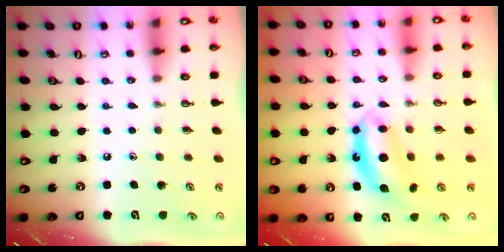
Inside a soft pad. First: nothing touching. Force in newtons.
{"total": 9.2, "press": 9.1, "slide": 0.6}